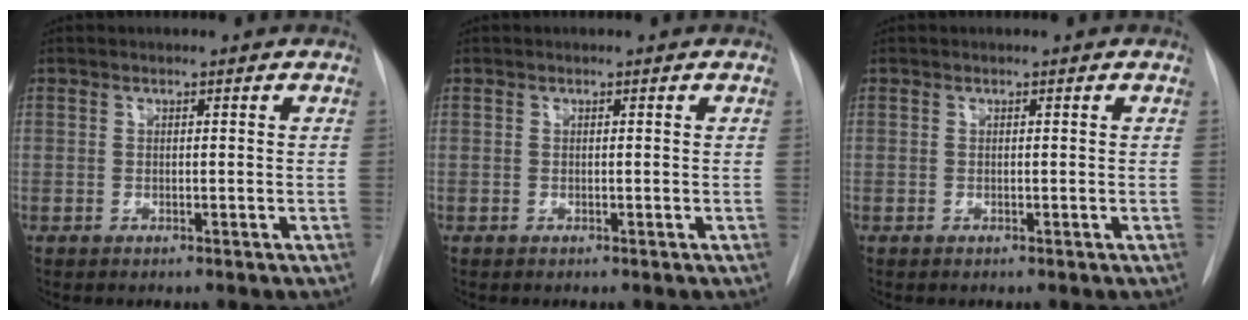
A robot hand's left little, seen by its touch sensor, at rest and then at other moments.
{"total": 0.0}
{"total": 0.0}